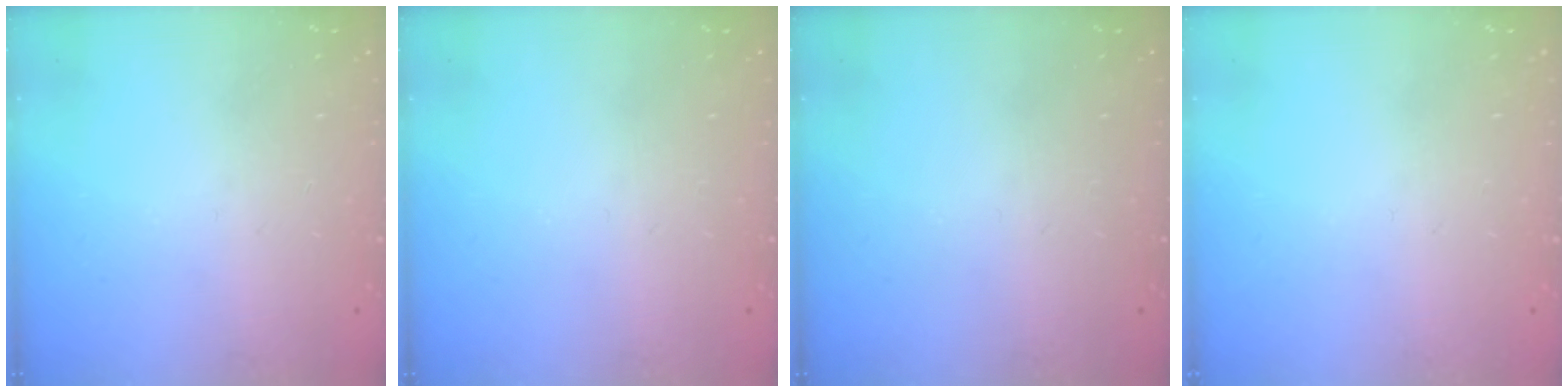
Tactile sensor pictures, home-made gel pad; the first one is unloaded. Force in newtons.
{"total": 0.0}
{"total": 0.0}
{"total": 0.0}